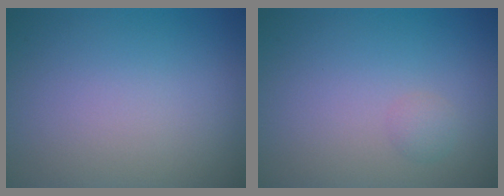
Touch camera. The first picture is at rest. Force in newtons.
{"total": 0.9, "press": 0.9, "slide": 0.0}